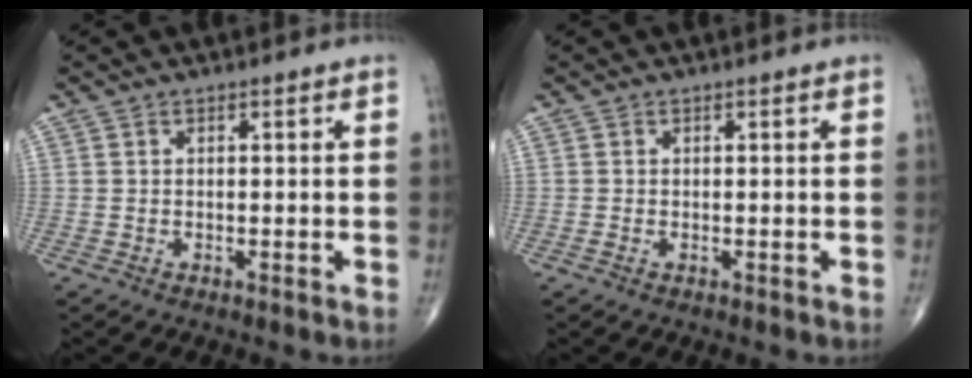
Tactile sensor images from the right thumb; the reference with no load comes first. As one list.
[{"total": 0.0}]